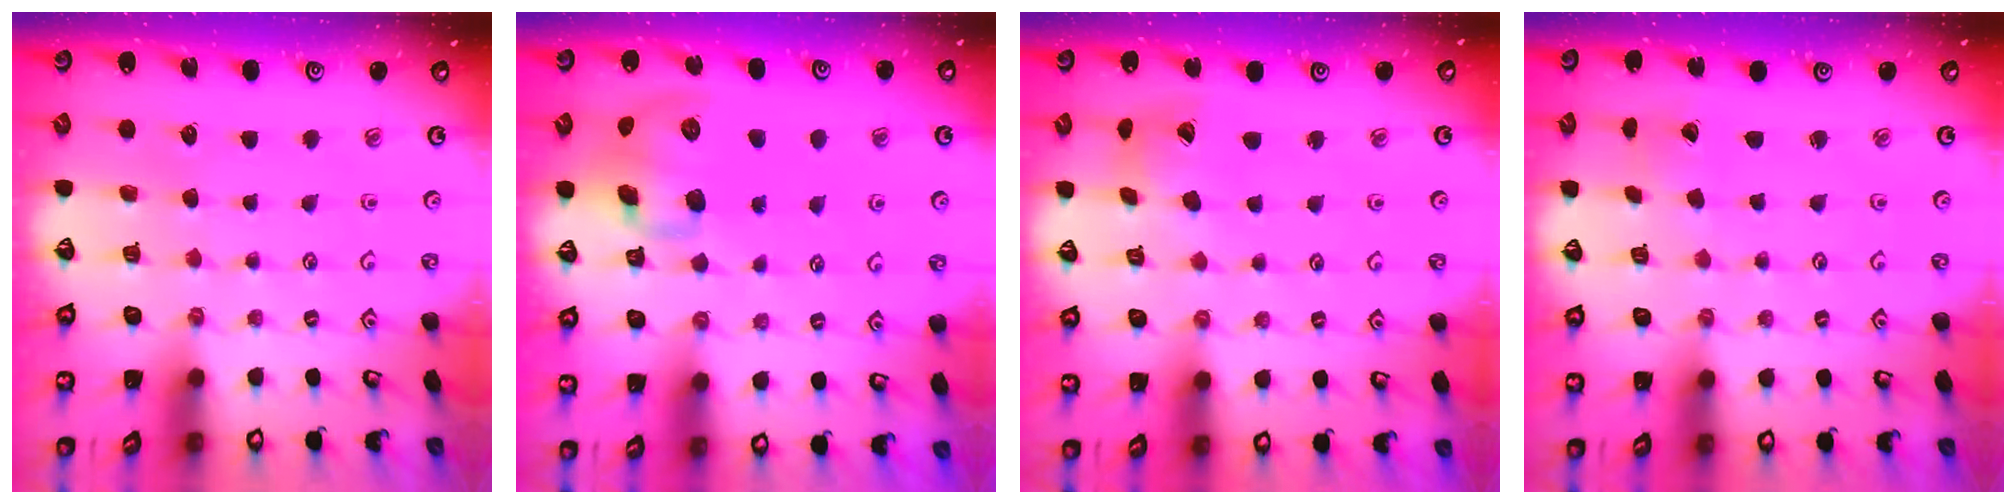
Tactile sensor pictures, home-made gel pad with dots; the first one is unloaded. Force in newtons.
{"total": 13.0, "press": 12.8, "slide": 2.3}
{"total": 9.7, "press": 9.6, "slide": 1.3}
{"total": 0.7, "press": 0.7, "slide": 0.1}